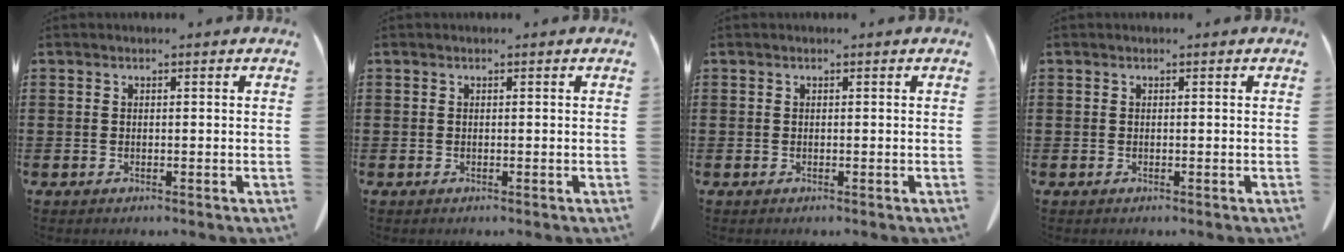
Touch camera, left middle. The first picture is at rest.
{"total": 0.0}
{"total": 0.0}
{"total": 0.0}